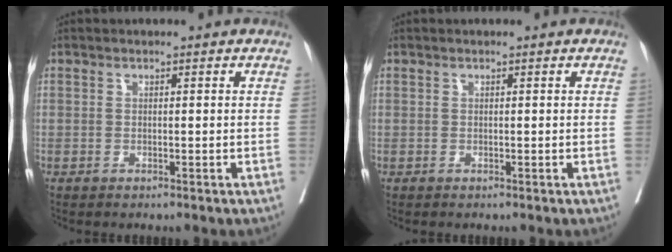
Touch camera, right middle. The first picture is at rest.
{"total": 0.0}